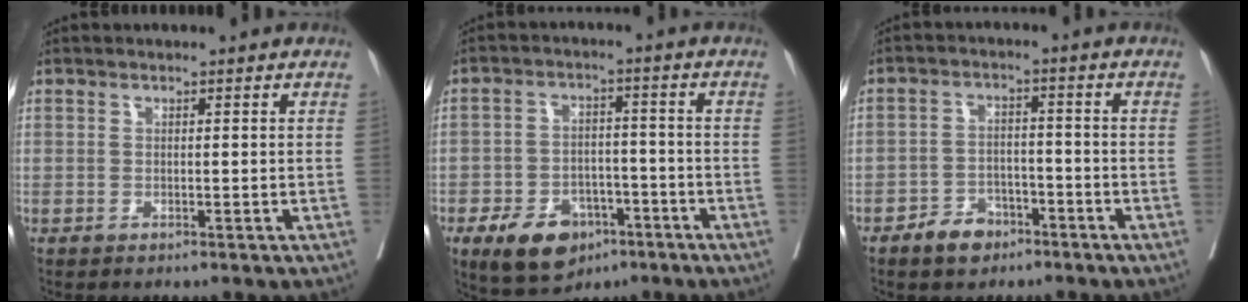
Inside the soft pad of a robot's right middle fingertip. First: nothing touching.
{"total": 9.5, "force": [-5.4, 5.8, 5.2], "torque": [-0.087, 0.002, -0.082]}
{"total": 4.9, "force": [-3.4, 2.9, 1.9], "torque": [-0.032, 0.007, -0.055]}